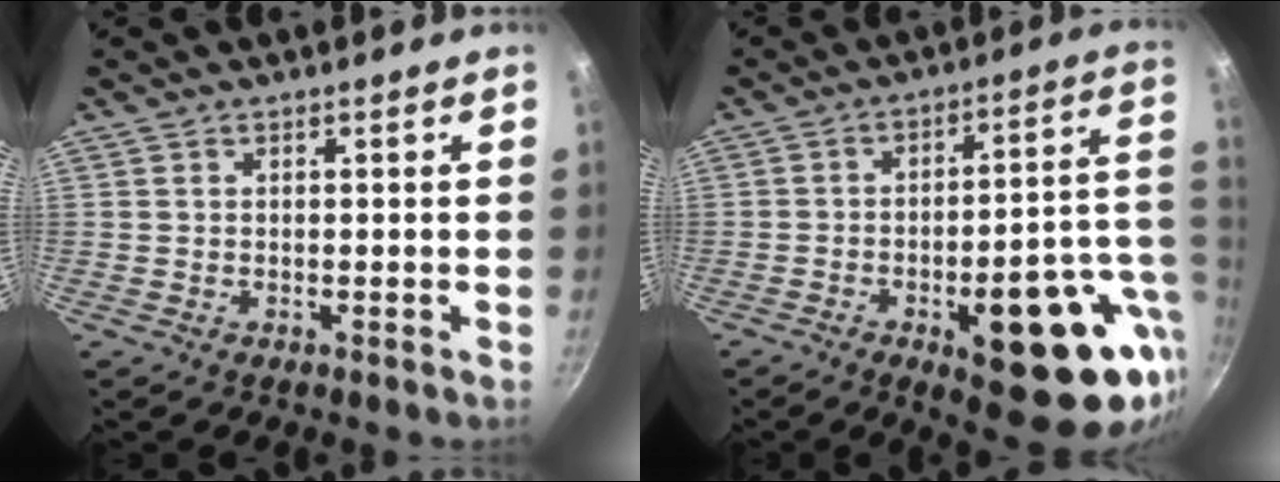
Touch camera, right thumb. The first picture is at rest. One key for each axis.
{"total": 22.7, "fx": -6.8, "fy": 8.5, "fz": 19.9, "tx": -0.212, "ty": 0.021, "tz": -0.085}